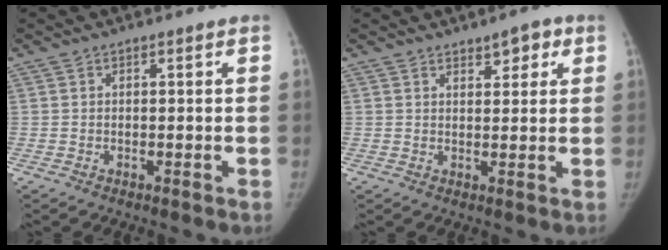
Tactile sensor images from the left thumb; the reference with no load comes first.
{"total": 3.7, "force": [2.2, 1.8, 2.4], "torque": [-0.012, -0.009, 0.030]}